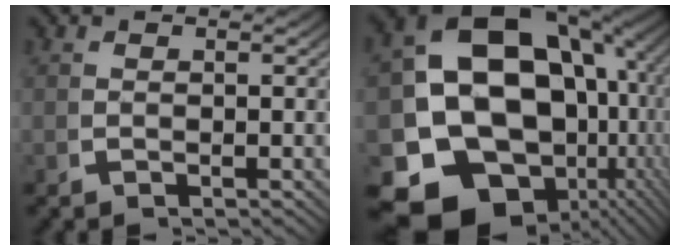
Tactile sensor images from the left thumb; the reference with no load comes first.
{"total": 22.9, "force": [-3.0, 16.5, 15.5], "torque": [-0.286, -0.076, -0.031]}